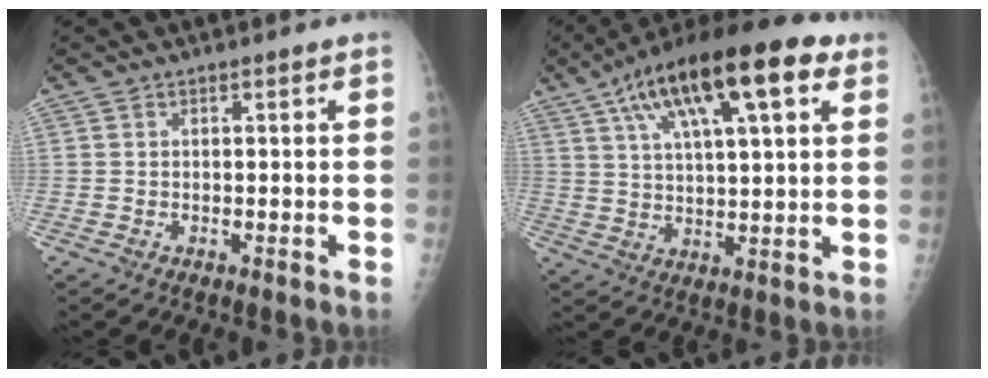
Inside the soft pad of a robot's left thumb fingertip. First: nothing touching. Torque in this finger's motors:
{"motor_torque": [0.66, 0.77, 1.69, -1.08, 0.28]}